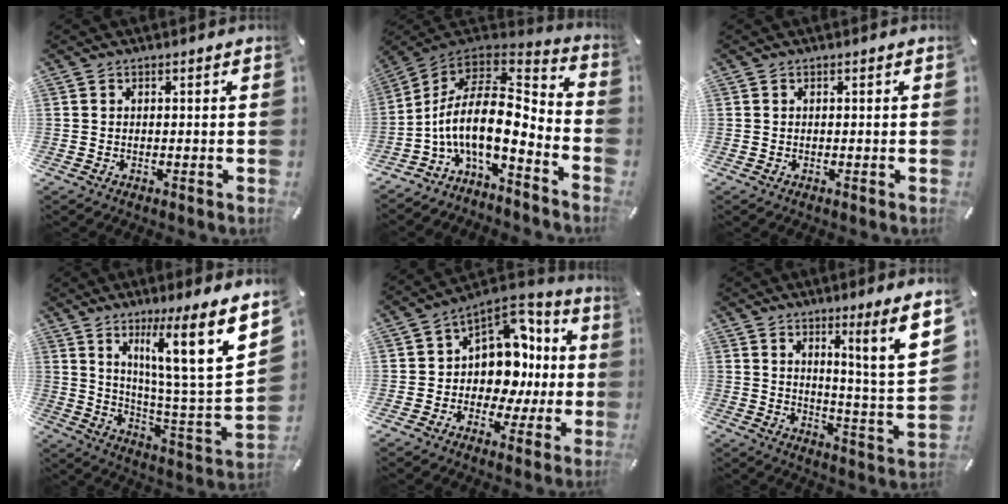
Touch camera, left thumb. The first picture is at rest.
{"total": 15.5, "force": [-3.7, 7.3, 13.2], "torque": [-0.276, -0.016, -0.071]}
{"total": 0.0}
{"total": 16.9, "force": [9.7, 1.5, 13.8], "torque": [-0.224, -0.076, 0.139]}
{"total": 13.1, "force": [0.8, 11.1, 7.0], "torque": [-0.089, -0.021, 0.026]}
{"total": 8.4, "force": [5.4, -0.7, 6.4], "torque": [-0.102, -0.039, 0.082]}